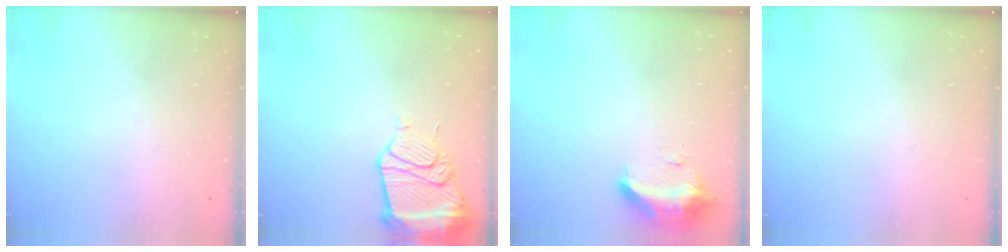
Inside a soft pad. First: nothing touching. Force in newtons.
{"total": 14.5, "press": 14.4, "slide": 1.7}
{"total": 10.0, "press": 10.0, "slide": 0.4}
{"total": 0.0}